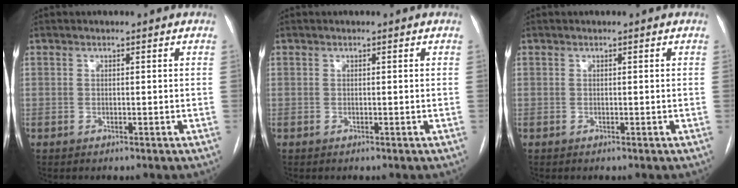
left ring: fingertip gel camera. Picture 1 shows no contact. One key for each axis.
{"total": 0.0}
{"total": 0.0}